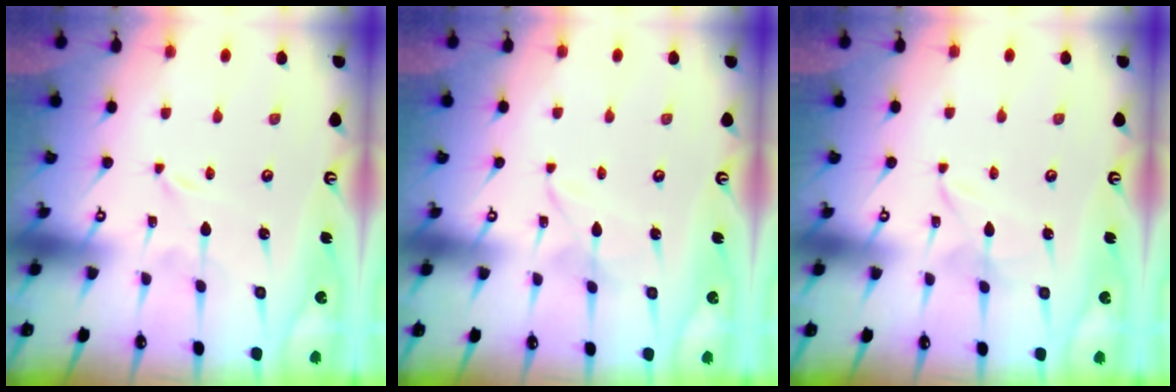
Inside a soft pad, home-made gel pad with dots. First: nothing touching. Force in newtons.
{"total": 3.2, "press": 3.2, "slide": 0.1}
{"total": 3.0, "press": 3.0, "slide": 0.2}